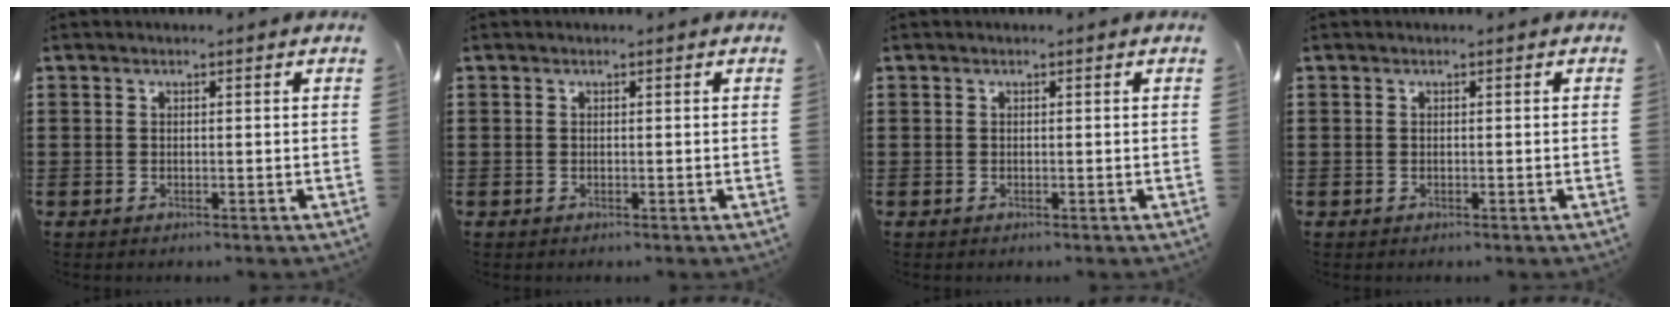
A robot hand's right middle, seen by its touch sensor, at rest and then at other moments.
{"total": 0.0}
{"total": 0.0}
{"total": 0.0}